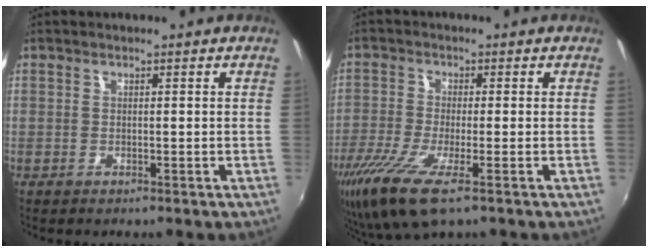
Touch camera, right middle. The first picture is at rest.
{"total": 11.8, "force": [-6.7, 2.5, 9.4], "torque": [-0.212, -0.047, -0.127]}